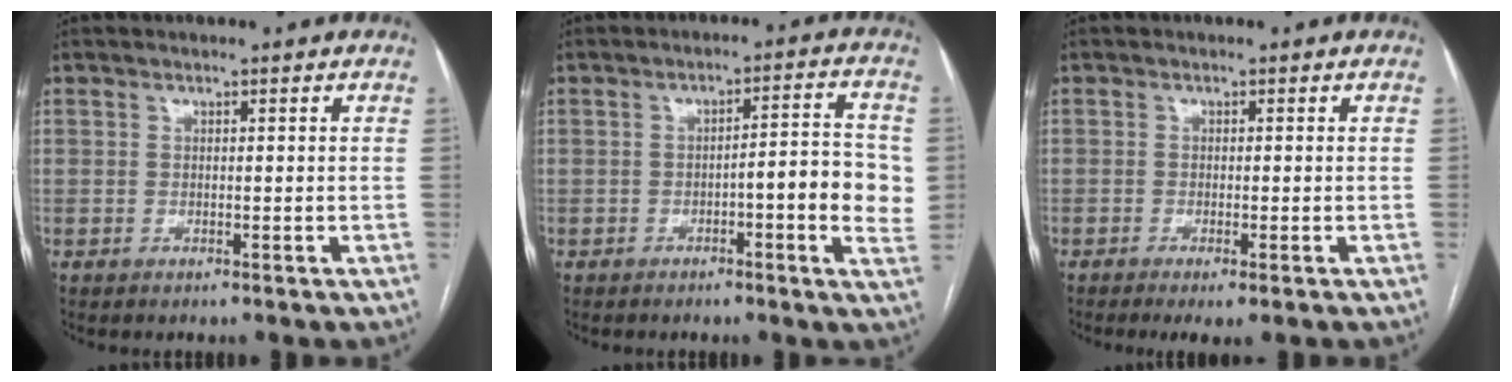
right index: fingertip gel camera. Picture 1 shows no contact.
{"total": 8.1, "force": [-1.3, 1.5, 7.8], "torque": [-0.091, 0.016, -0.020]}
{"total": 2.9, "force": [-1.8, 0.3, 2.3], "torque": [-0.031, -0.008, -0.027]}